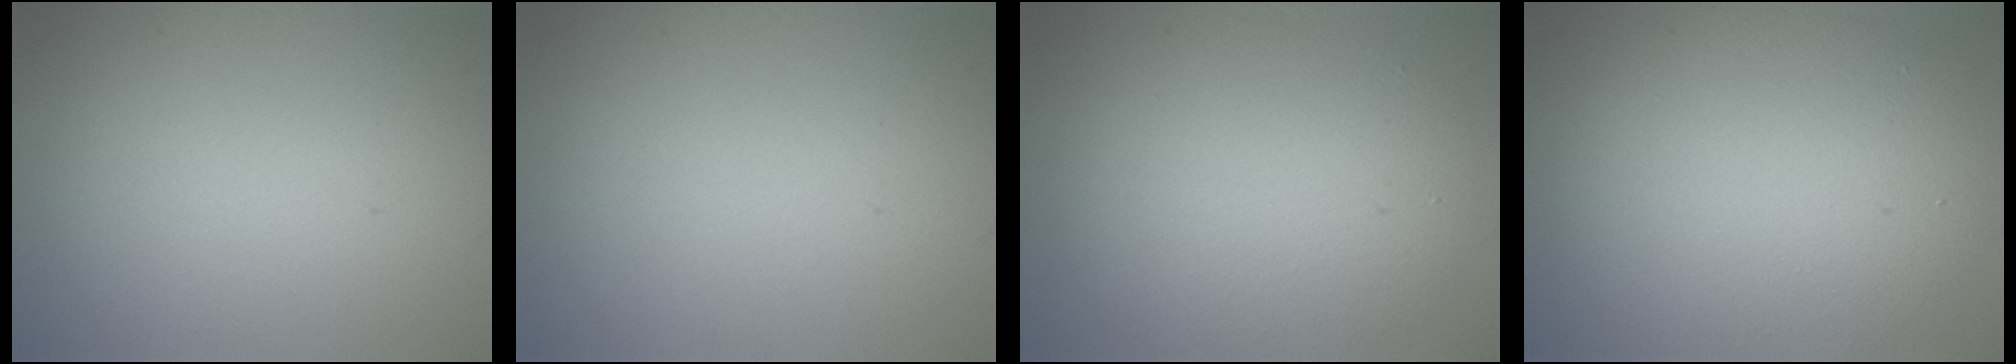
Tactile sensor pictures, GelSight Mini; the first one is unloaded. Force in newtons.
{"total": 0.0}
{"total": 7.1, "press": 7.1, "slide": 0.5}
{"total": 10.0, "press": 10.0, "slide": 0.1}